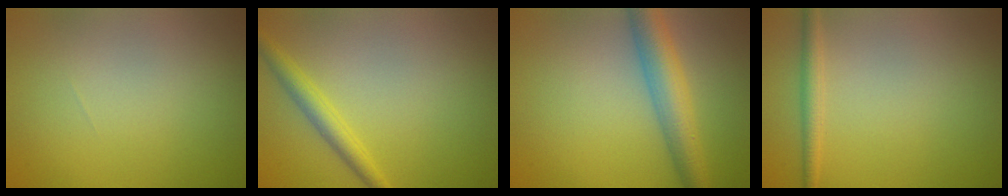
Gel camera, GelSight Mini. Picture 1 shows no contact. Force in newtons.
{"total": 2.4, "press": 2.4, "slide": 0.1}
{"total": 4.8, "press": 4.8, "slide": 0.2}
{"total": 1.7, "press": 1.7, "slide": 0.0}